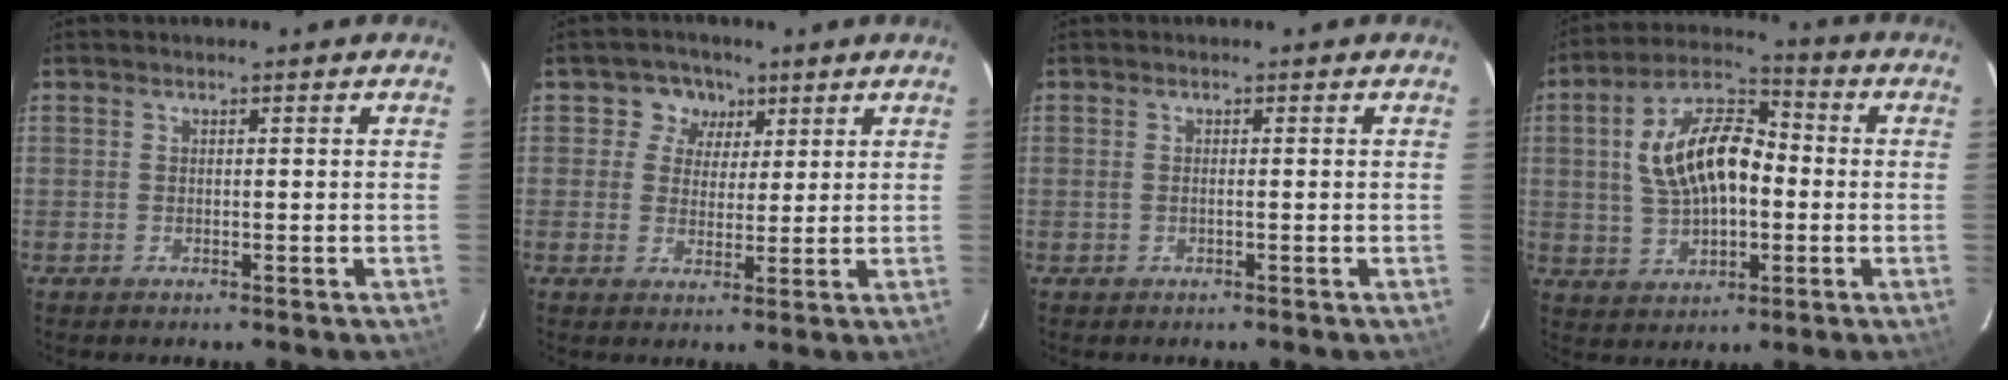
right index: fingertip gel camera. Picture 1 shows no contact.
{"total": 5.3, "force": [2.1, 4.8, 0.5], "torque": [0.008, 0.009, 0.029]}
{"total": 0.6, "force": [-0.2, 0.1, 0.5], "torque": [-0.012, 0.002, -0.004]}
{"total": 14.5, "force": [0.5, 7.9, 12.2], "torque": [-0.238, 0.025, 0.010]}